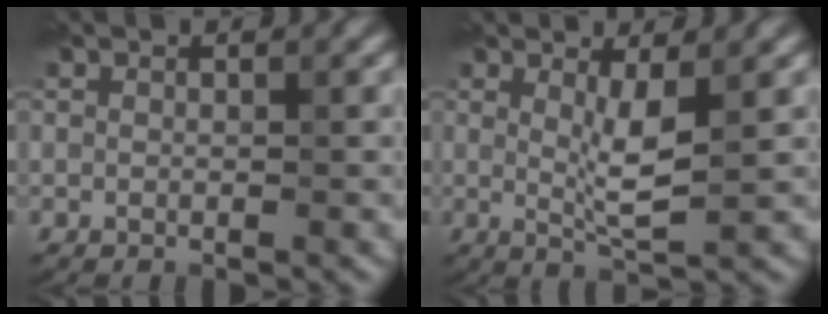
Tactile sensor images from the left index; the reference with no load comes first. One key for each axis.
{"total": 3.1, "fx": 0.7, "fy": 0.5, "fz": 3.0, "tx": -0.056, "ty": -0.012, "tz": 0.014}